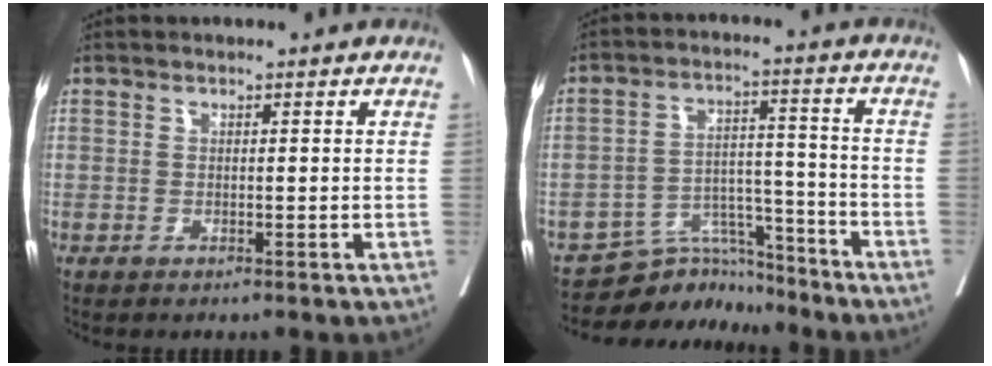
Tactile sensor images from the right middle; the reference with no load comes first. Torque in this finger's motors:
{"motor_torque": [0.28, -0.54, -0.03, -0.03]}